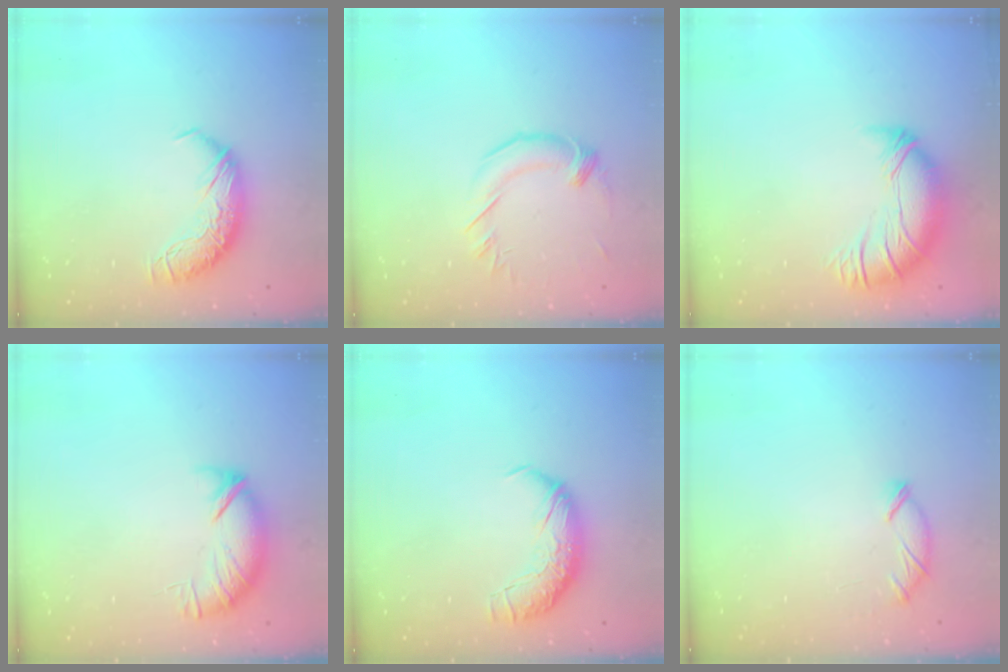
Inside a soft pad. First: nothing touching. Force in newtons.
{"total": 1.6, "press": 1.6, "slide": 0.3}
{"total": 2.7, "press": 0.9, "slide": 2.6}
{"total": 5.3, "press": 4.9, "slide": 2.0}
{"total": 2.4, "press": 1.1, "slide": 2.2}
{"total": 6.2, "press": 6.2, "slide": 0.6}